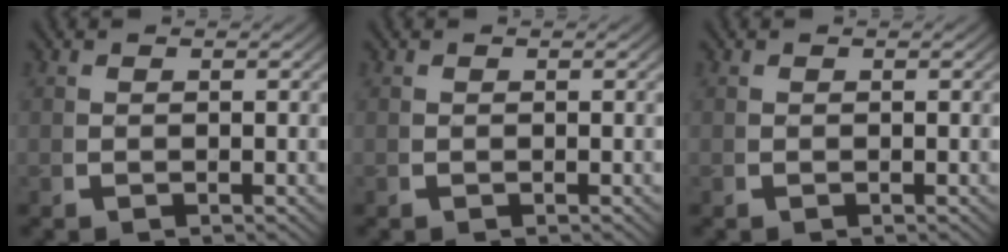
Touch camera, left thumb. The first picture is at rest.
{"total": 0.0}
{"total": 0.0}